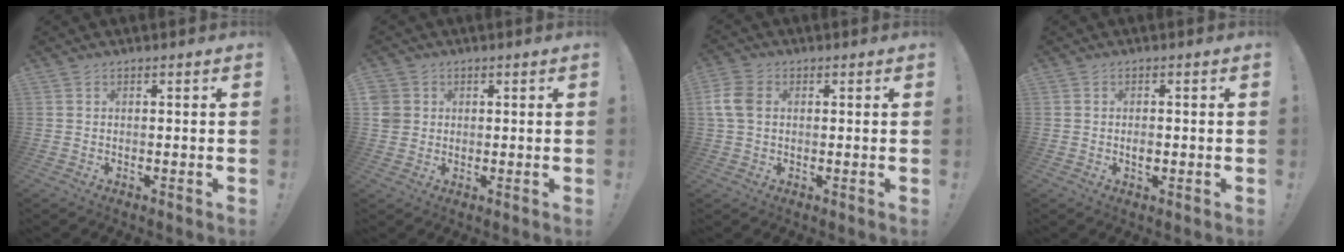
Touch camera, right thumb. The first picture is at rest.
{"total": 4.2, "force": [0.9, 4.0, 1.2], "torque": [-0.033, -0.002, 0.017]}
{"total": 7.1, "force": [1.3, 5.0, 4.9], "torque": [-0.110, 0.003, 0.025]}
{"total": 1.9, "force": [-0.5, 1.1, 1.5], "torque": [-0.012, -0.003, -0.012]}